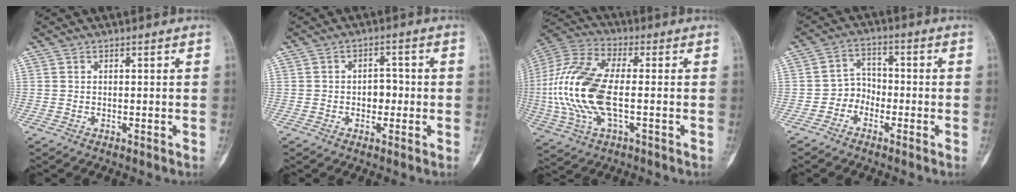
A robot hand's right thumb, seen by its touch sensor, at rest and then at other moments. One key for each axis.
{"total": 3.8, "fx": -0.5, "fy": 2.7, "fz": 2.6, "tx": -0.018, "ty": 0.013, "tz": -0.011}
{"total": 19.0, "fx": -1.7, "fy": 8.5, "fz": 16.8, "tx": -0.381, "ty": 0.014, "tz": -0.031}
{"total": 4.3, "fx": -2.3, "fy": 3.4, "fz": 1.3, "tx": 0.007, "ty": 0.024, "tz": -0.055}